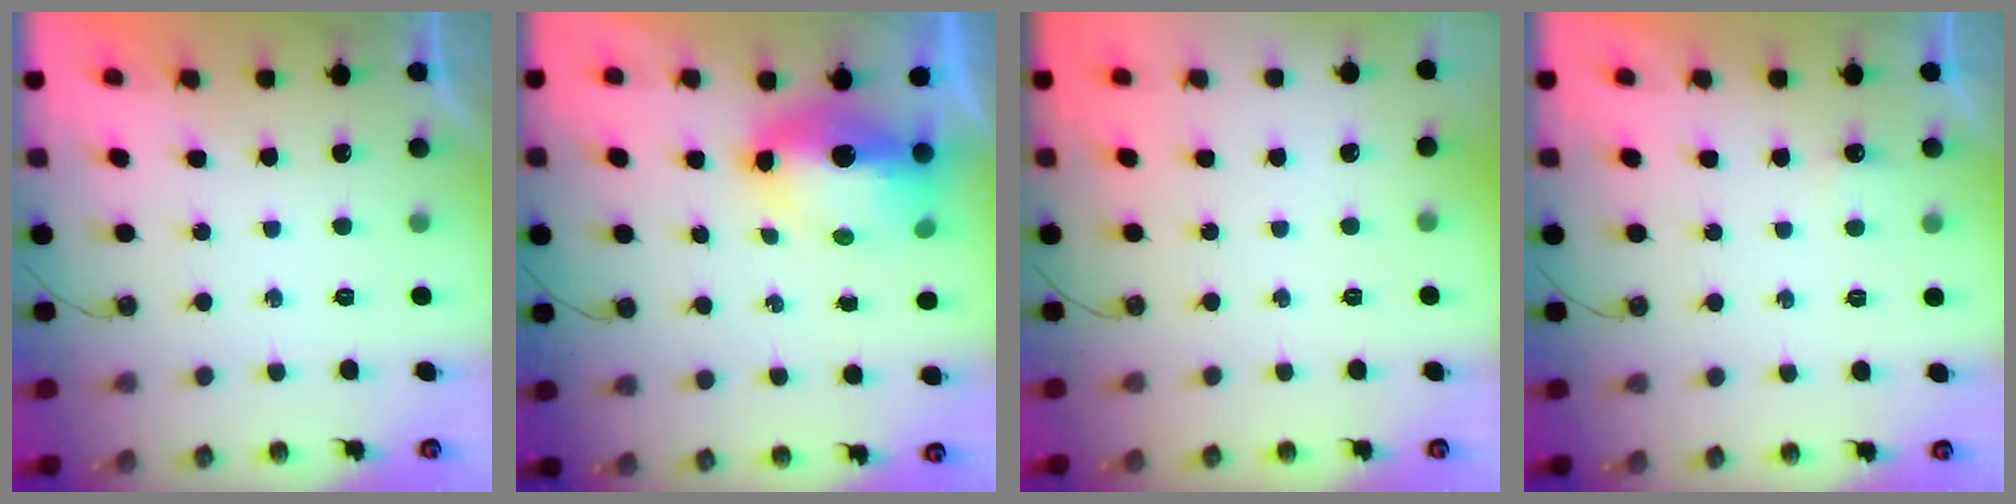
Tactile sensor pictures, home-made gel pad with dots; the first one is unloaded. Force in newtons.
{"total": 10.1, "press": 10.1, "slide": 0.9}
{"total": 0.0}
{"total": 2.7, "press": 2.6, "slide": 0.8}